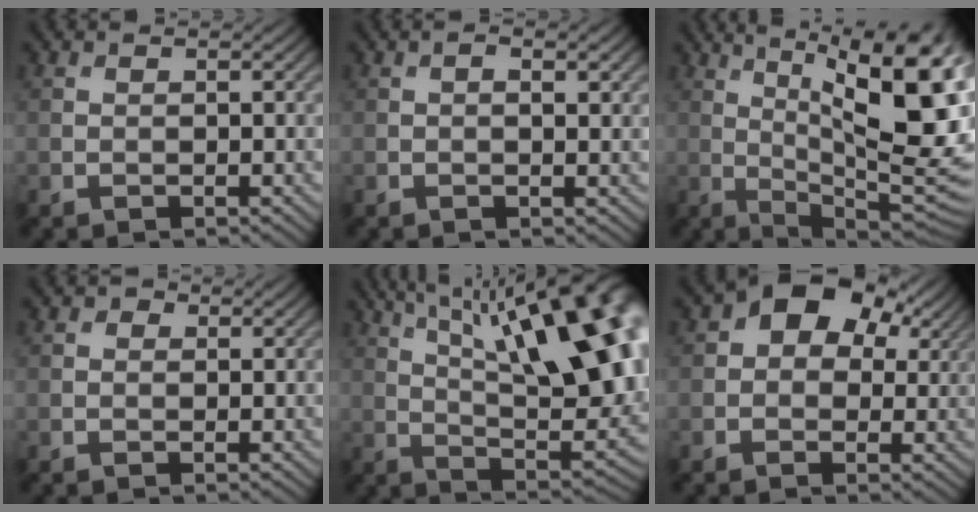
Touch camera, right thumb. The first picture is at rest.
{"total": 1.9, "force": [0.5, 0.7, 1.7], "torque": [-0.028, -0.001, 0.007]}
{"total": 17.4, "force": [5.0, 5.4, 15.8], "torque": [-0.220, 0.028, 0.084]}
{"total": 0.8, "force": [0.3, 0.7, 0.3], "torque": [-0.001, -0.004, -0.003]}
{"total": 20.7, "force": [7.7, 7.9, 17.5], "torque": [-0.255, 0.047, 0.119]}
{"total": 8.7, "force": [3.2, 5.8, 5.7], "torque": [-0.084, 0.006, 0.044]}